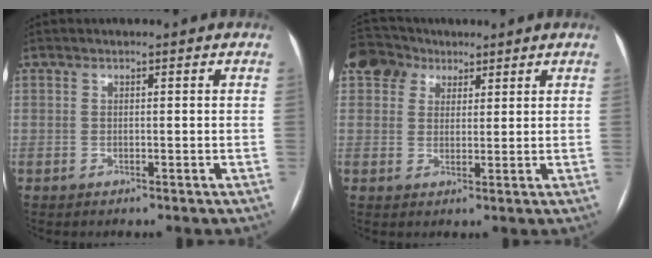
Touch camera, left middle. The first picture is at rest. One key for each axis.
{"total": 6.3, "fx": 4.1, "fy": 4.6, "fz": 1.4, "tx": -0.036, "ty": 0.031, "tz": 0.079}